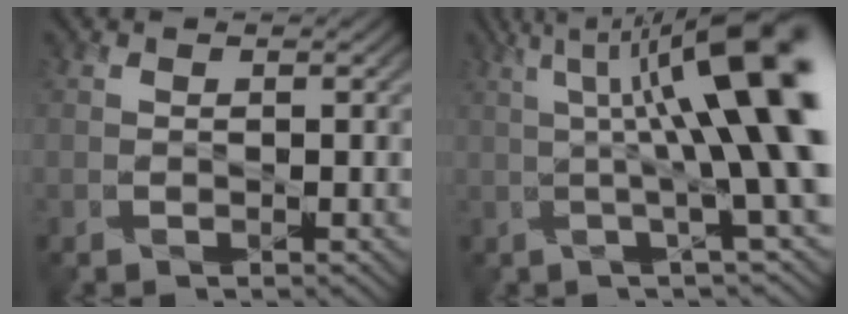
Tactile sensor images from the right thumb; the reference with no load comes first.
{"total": 13.8, "force": [2.2, 2.6, 13.4], "torque": [-0.176, 0.003, 0.046]}